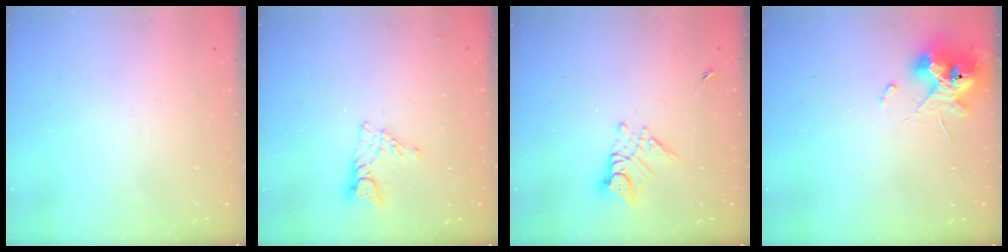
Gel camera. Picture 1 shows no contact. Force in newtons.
{"total": 7.0, "press": 7.0, "slide": 0.5}
{"total": 8.3, "press": 8.2, "slide": 0.6}
{"total": 12.2, "press": 12.2, "slide": 1.1}